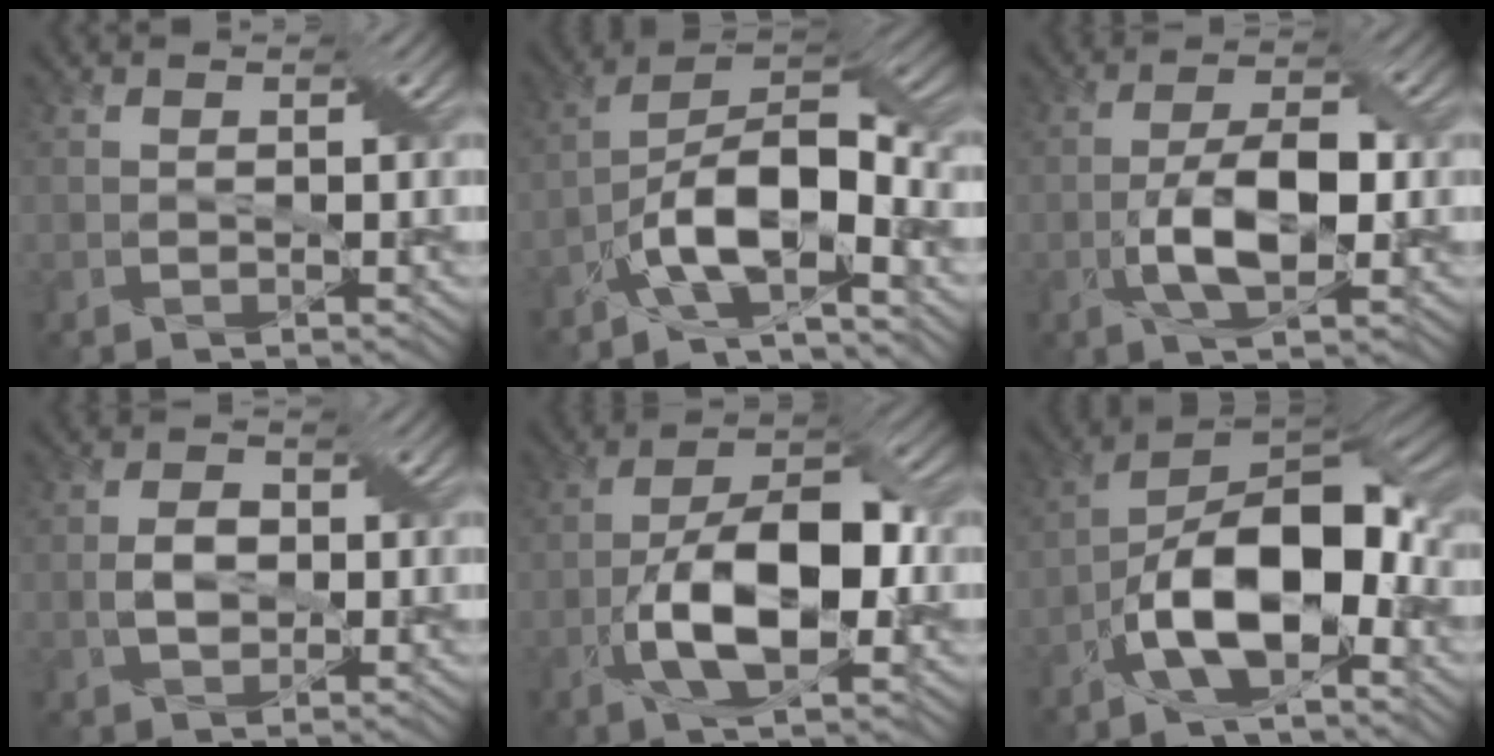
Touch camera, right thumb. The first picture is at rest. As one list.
[{"total": 11.1, "force": [-5.1, 4.1, 9.0], "torque": [-0.154, 0.008, -0.101]}, {"total": 8.3, "force": [-2.0, 3.4, 7.3], "torque": [-0.138, 0.008, -0.039]}, {"total": 3.3, "force": [-0.3, 2.3, 2.3], "torque": [-0.051, -0.001, -0.007]}, {"total": 12.1, "force": [-3.0, 5.5, 10.3], "torque": [-0.184, 0.008, -0.058]}, {"total": 13.3, "force": [-4.4, 6.2, 10.9], "torque": [-0.198, 0.003, -0.089]}]